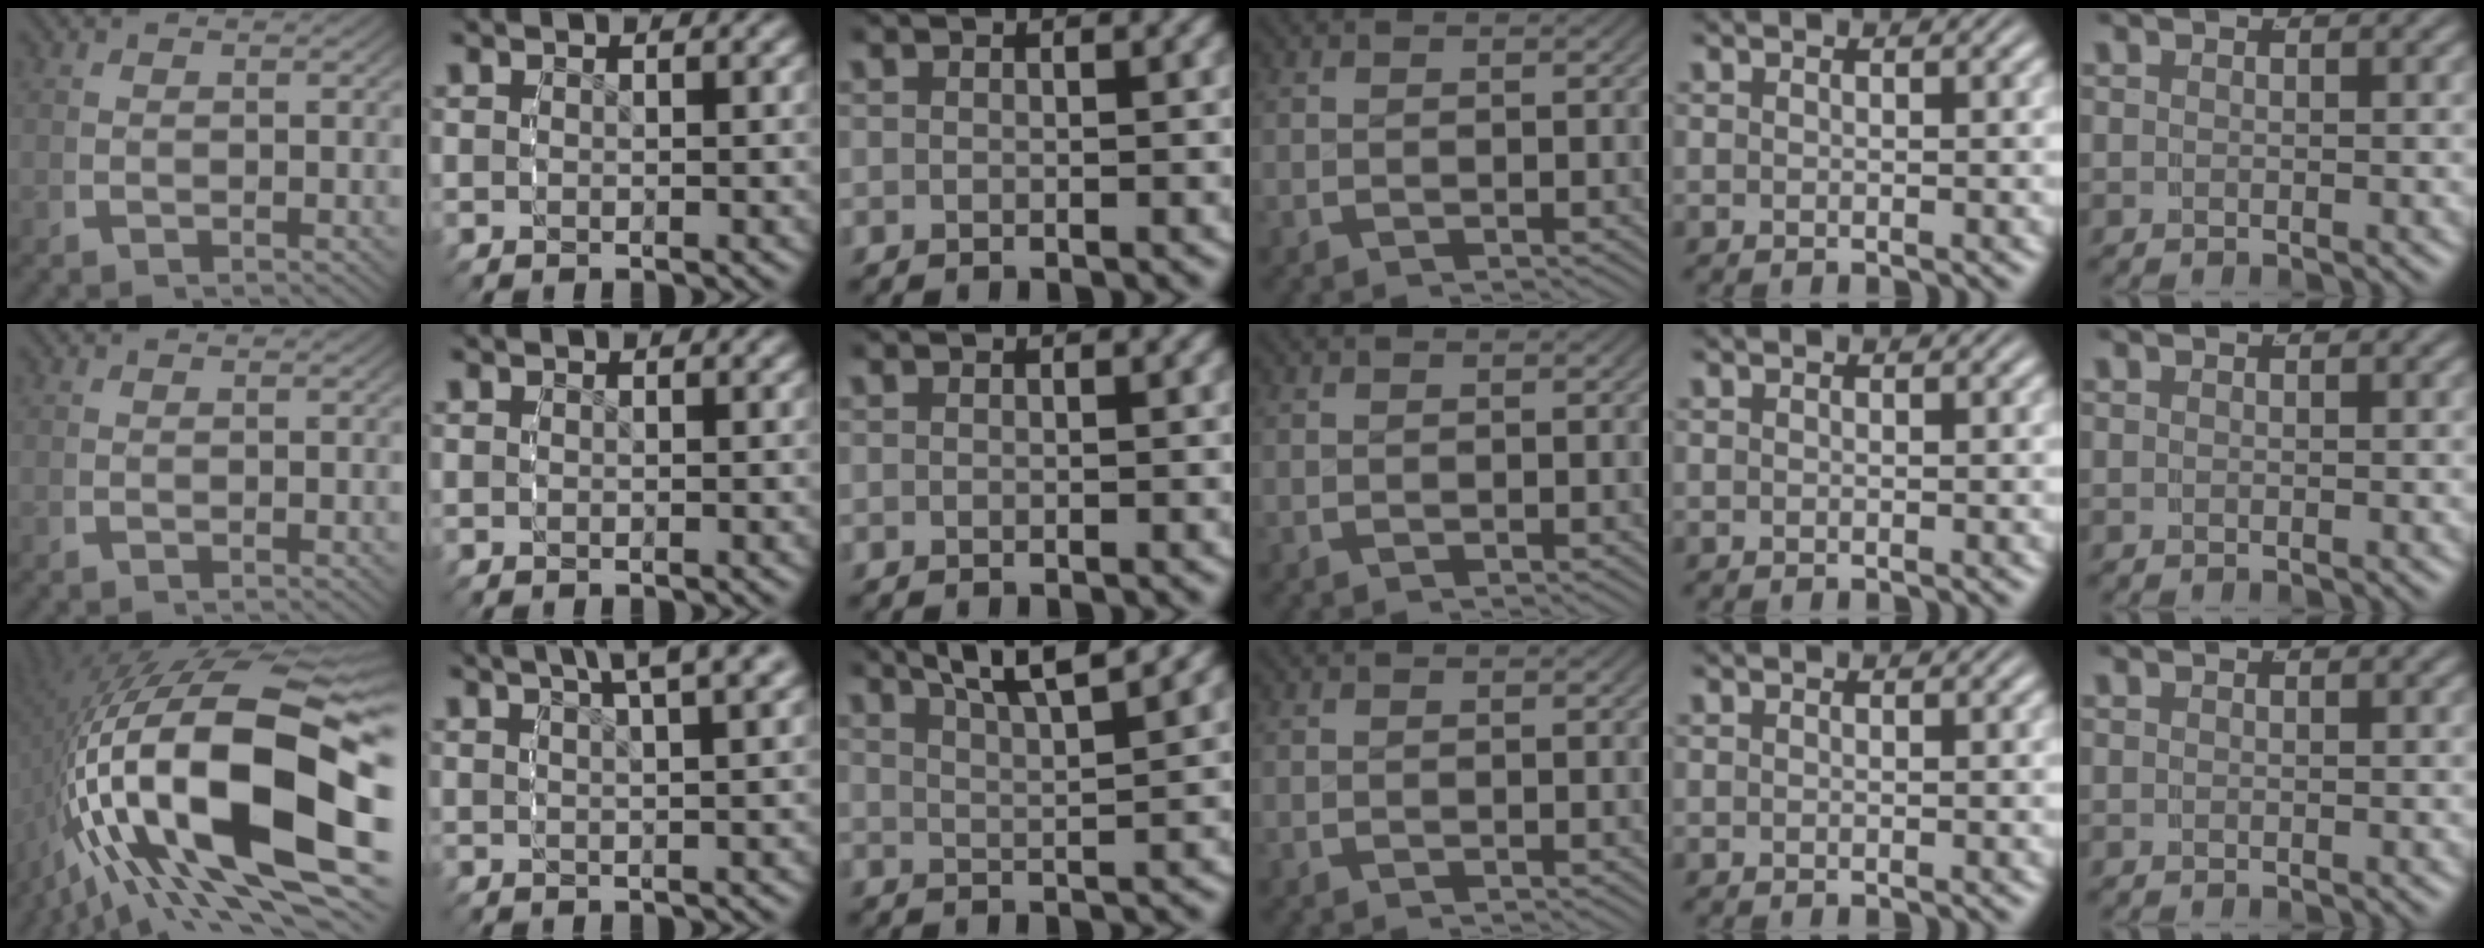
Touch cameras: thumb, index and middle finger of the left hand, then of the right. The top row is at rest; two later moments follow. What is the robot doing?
{"motion": "grasp_and_lifting", "object": "dispenser bottle"}